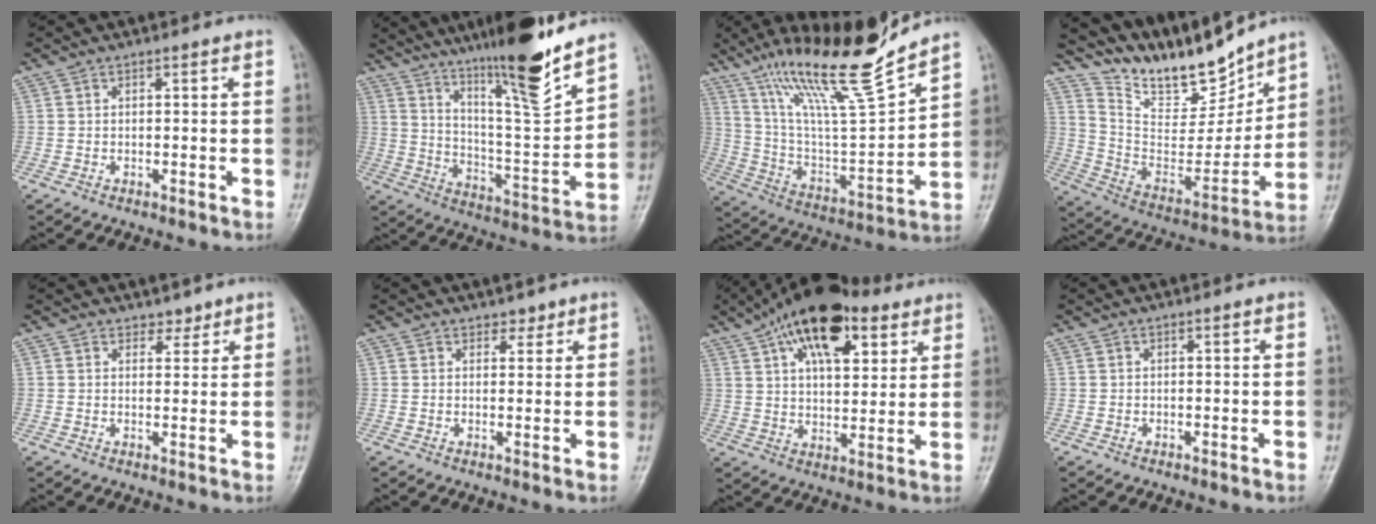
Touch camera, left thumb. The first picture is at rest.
{"total": 19.6, "force": [14.7, 1.6, 12.8], "torque": [-0.175, -0.089, 0.248]}
{"total": 21.2, "force": [15.9, 2.1, 13.8], "torque": [-0.212, -0.077, 0.291]}
{"total": 17.9, "force": [15.8, 5.0, 6.8], "torque": [-0.076, -0.094, 0.290]}
{"total": 2.4, "force": [2.0, 1.3, 0.3], "torque": [0.015, -0.013, 0.025]}
{"total": 2.1, "force": [1.7, 1.1, 0.5], "torque": [0.011, -0.011, 0.021]}
{"total": 17.3, "force": [9.2, 8.4, 12.0], "torque": [-0.164, -0.018, 0.148]}
{"total": 0.0}